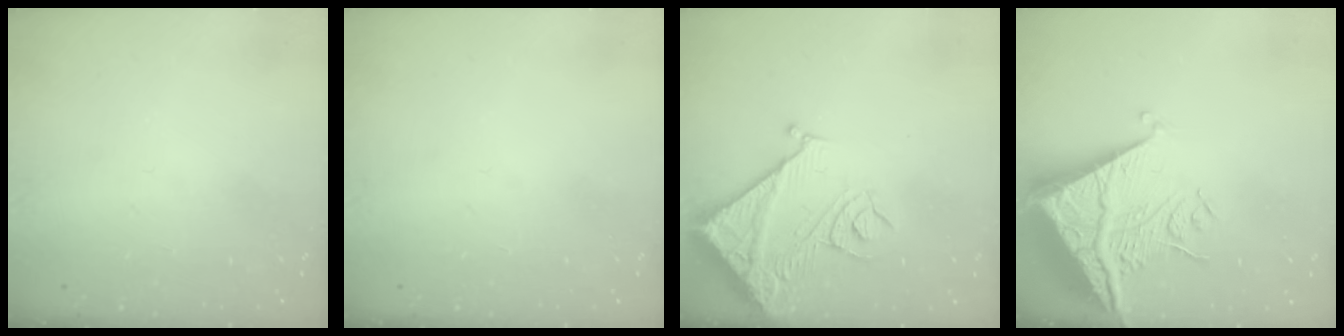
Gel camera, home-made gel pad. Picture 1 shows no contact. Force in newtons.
{"total": 0.0}
{"total": 13.7, "press": 13.6, "slide": 1.6}
{"total": 13.3, "press": 13.2, "slide": 1.4}